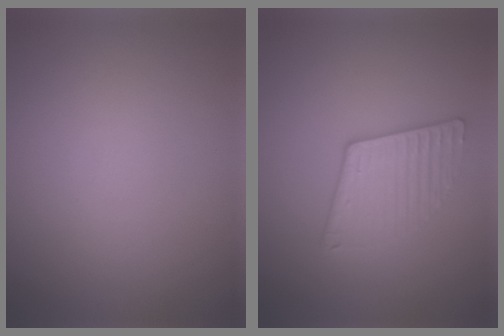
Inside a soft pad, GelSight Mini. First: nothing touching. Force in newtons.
{"total": 3.1, "press": 2.7, "slide": 1.5}